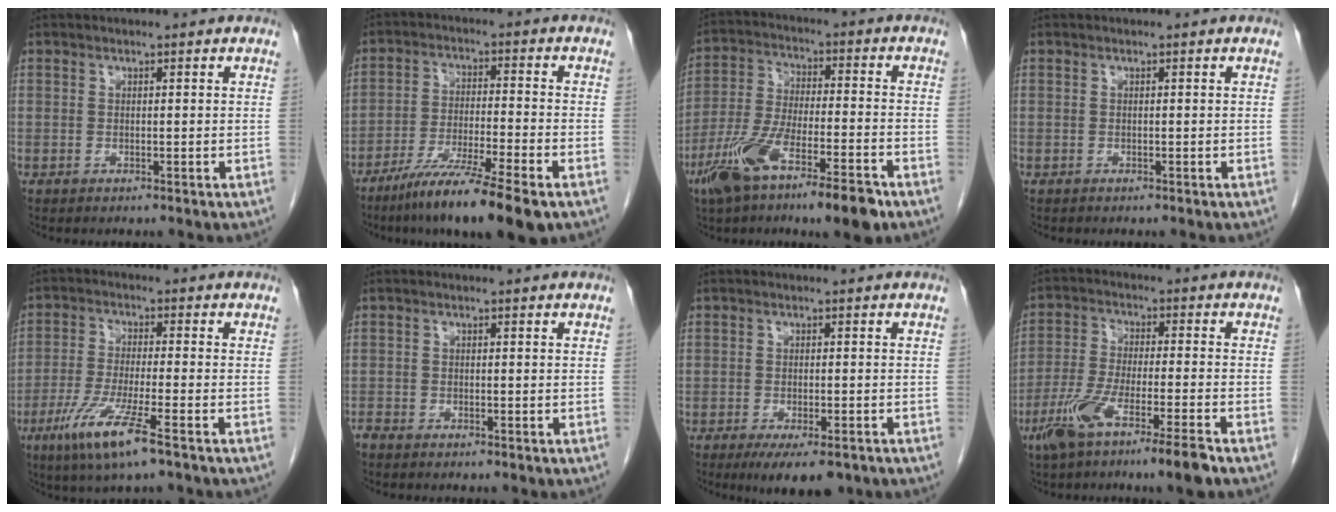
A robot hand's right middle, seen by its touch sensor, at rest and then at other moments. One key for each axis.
{"total": 12.7, "fx": -8.8, "fy": 0.2, "fz": 9.2, "tx": -0.163, "ty": -0.038, "tz": -0.150}
{"total": 14.2, "fx": -8.6, "fy": 2.3, "fz": 11.1, "tx": -0.212, "ty": -0.019, "tz": -0.149}
{"total": 0.0}
{"total": 9.1, "fx": -5.1, "fy": 0.3, "fz": 7.6, "tx": -0.157, "ty": -0.024, "tz": -0.093}
{"total": 1.2, "fx": -1.1, "fy": 0.3, "fz": 0.3, "tx": -0.014, "ty": -0.003, "tz": -0.023}
{"total": 7.2, "fx": -5.0, "fy": 2.0, "fz": 4.8, "tx": -0.068, "ty": -0.014, "tz": -0.071}
{"total": 10.3, "fx": -6.4, "fy": 0.1, "fz": 8.0, "tx": -0.155, "ty": -0.019, "tz": -0.117}